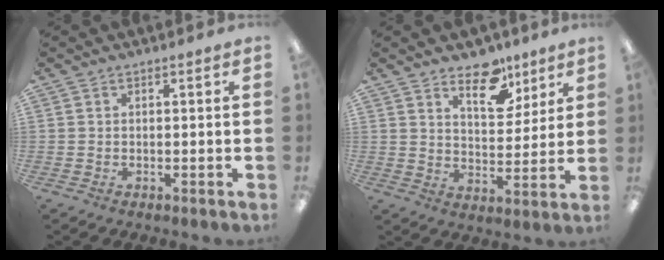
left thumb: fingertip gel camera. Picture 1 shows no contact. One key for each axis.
{"total": 11.6, "fx": 8.0, "fy": 6.1, "fz": 5.8, "tx": -0.058, "ty": -0.051, "tz": 0.138}